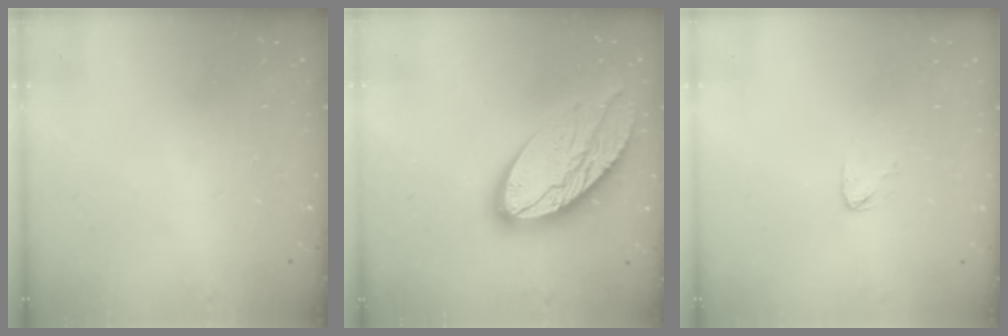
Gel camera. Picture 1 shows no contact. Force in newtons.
{"total": 16.4, "press": 16.3, "slide": 1.1}
{"total": 3.0, "press": 3.0, "slide": 0.2}